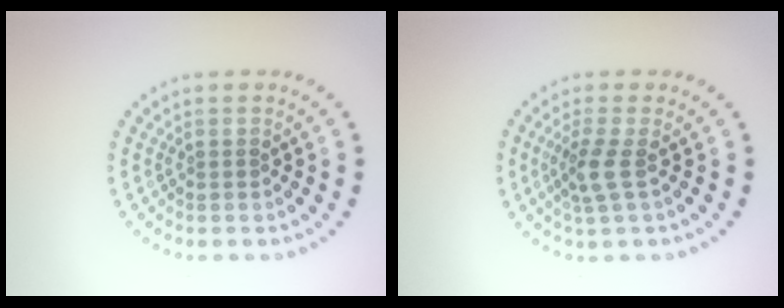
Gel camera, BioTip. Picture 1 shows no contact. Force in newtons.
{"total": 2.2, "press": 1.8, "slide": 1.3}